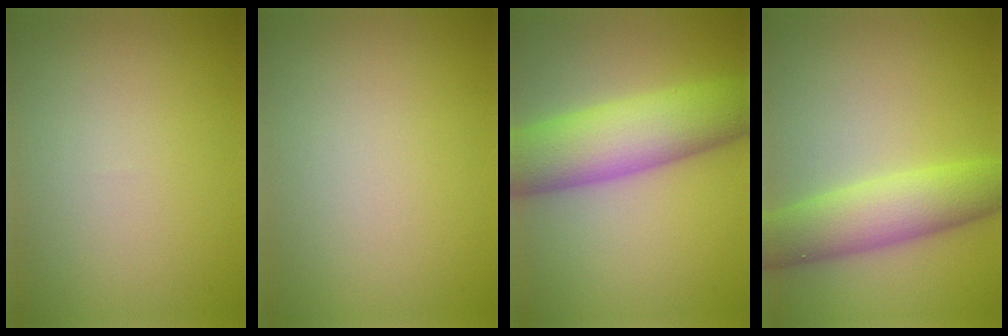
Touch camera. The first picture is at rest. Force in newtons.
{"total": 0.0}
{"total": 8.9, "press": 8.9, "slide": 0.2}
{"total": 6.3, "press": 6.3, "slide": 0.2}